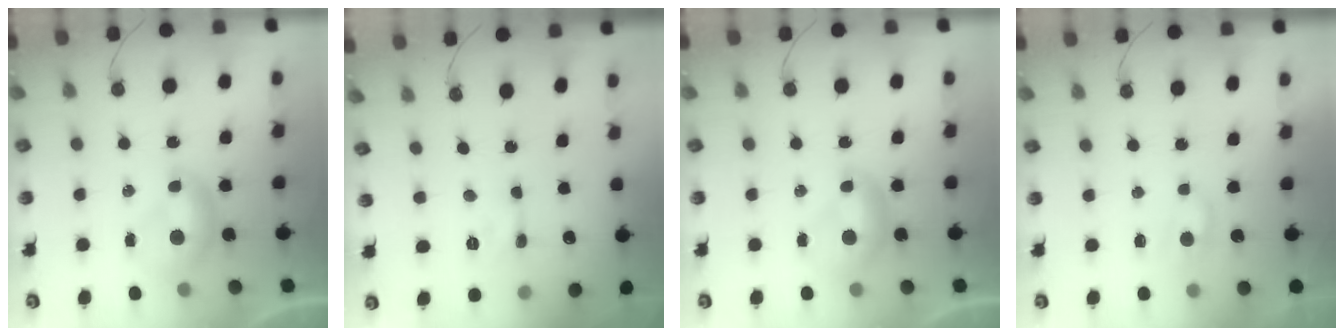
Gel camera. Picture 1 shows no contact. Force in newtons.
{"total": 1.0, "press": 1.0, "slide": 0.2}
{"total": 0.0}
{"total": 1.1, "press": 1.0, "slide": 0.4}